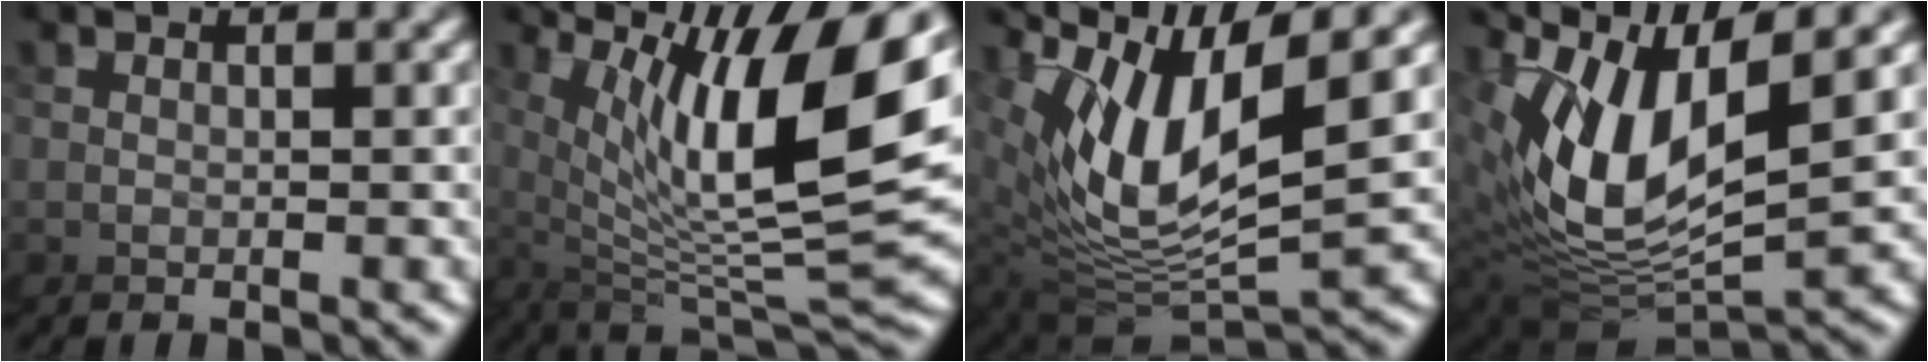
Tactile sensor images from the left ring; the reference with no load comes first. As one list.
[{"total": 9.8, "force": [4.0, 2.4, 8.6], "torque": [-0.140, 0.028, 0.056]}, {"total": 6.4, "force": [2.5, 3.9, 4.4], "torque": [-0.129, 0.022, 0.025]}, {"total": 5.7, "force": [1.7, 3.7, 4.0], "torque": [-0.125, 0.015, 0.017]}]